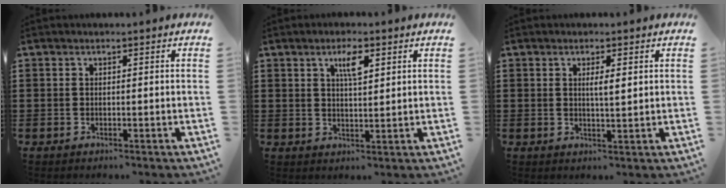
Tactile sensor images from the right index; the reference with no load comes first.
{"total": 4.0, "force": [2.0, 1.2, 3.3], "torque": [-0.063, 0.006, 0.029]}
{"total": 2.3, "force": [0.6, 0.4, 2.2], "torque": [-0.044, 0.004, 0.008]}